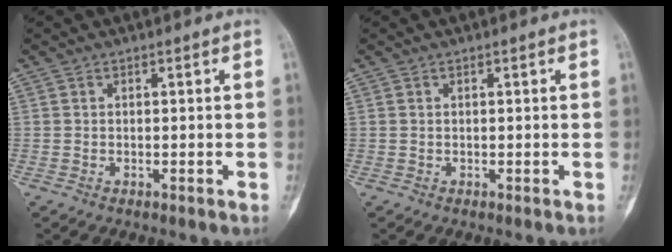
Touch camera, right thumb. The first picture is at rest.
{"total": 0.0}